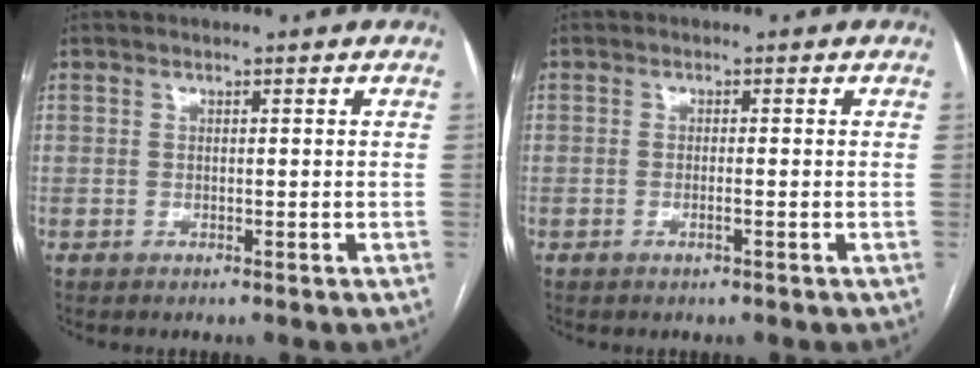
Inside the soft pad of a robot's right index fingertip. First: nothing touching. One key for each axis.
{"total": 1.0, "fx": -0.5, "fy": 0.0, "fz": 0.9, "tx": -0.020, "ty": -0.001, "tz": -0.008}